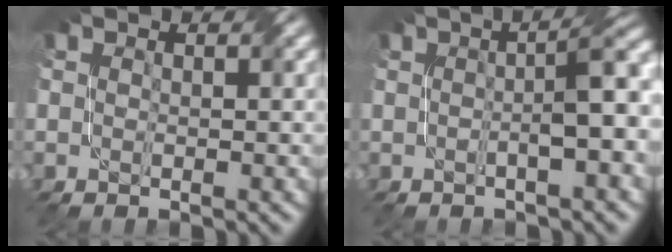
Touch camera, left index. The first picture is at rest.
{"total": 5.0, "force": [0.1, 0.9, 5.0], "torque": [-0.067, 0.016, -0.002]}